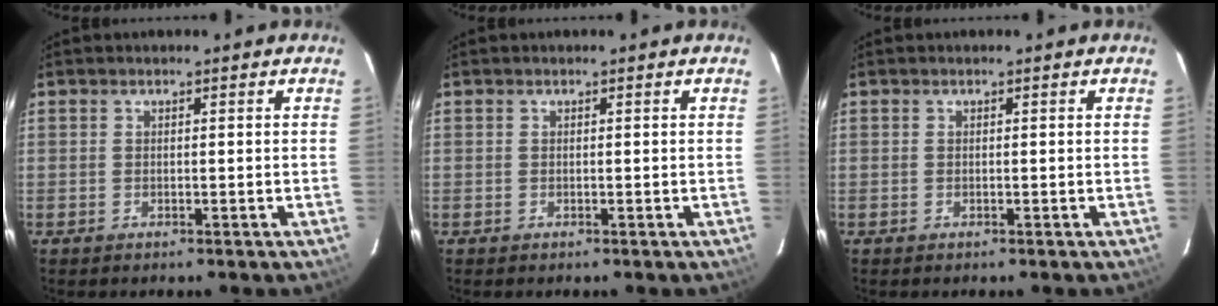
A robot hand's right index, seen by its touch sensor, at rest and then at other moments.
{"total": 0.0}
{"total": 0.0}